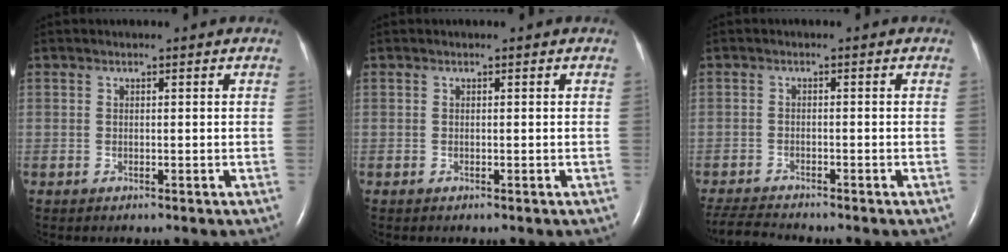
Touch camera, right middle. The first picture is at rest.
{"total": 0.0}
{"total": 4.7, "force": [-4.6, -0.2, 1.0], "torque": [-0.021, -0.021, -0.080]}